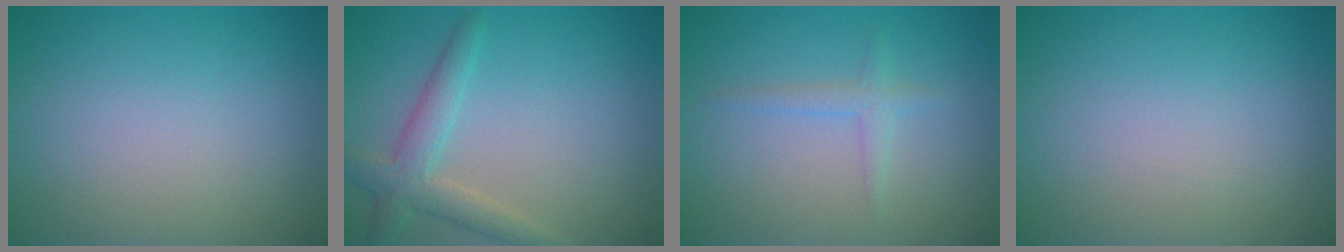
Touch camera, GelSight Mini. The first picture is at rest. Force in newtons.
{"total": 3.4, "press": 3.4, "slide": 0.3}
{"total": 1.4, "press": 1.4, "slide": 0.0}
{"total": 0.0}